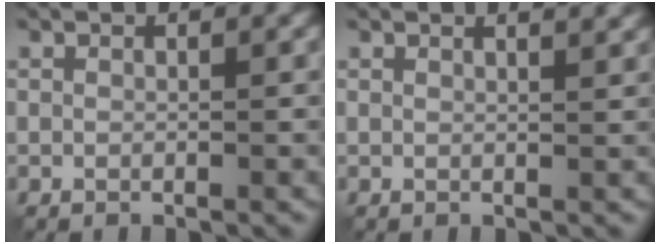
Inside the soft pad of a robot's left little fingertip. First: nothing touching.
{"total": 2.7, "force": [2.0, 1.0, 1.4], "torque": [-0.006, 0.014, 0.006]}